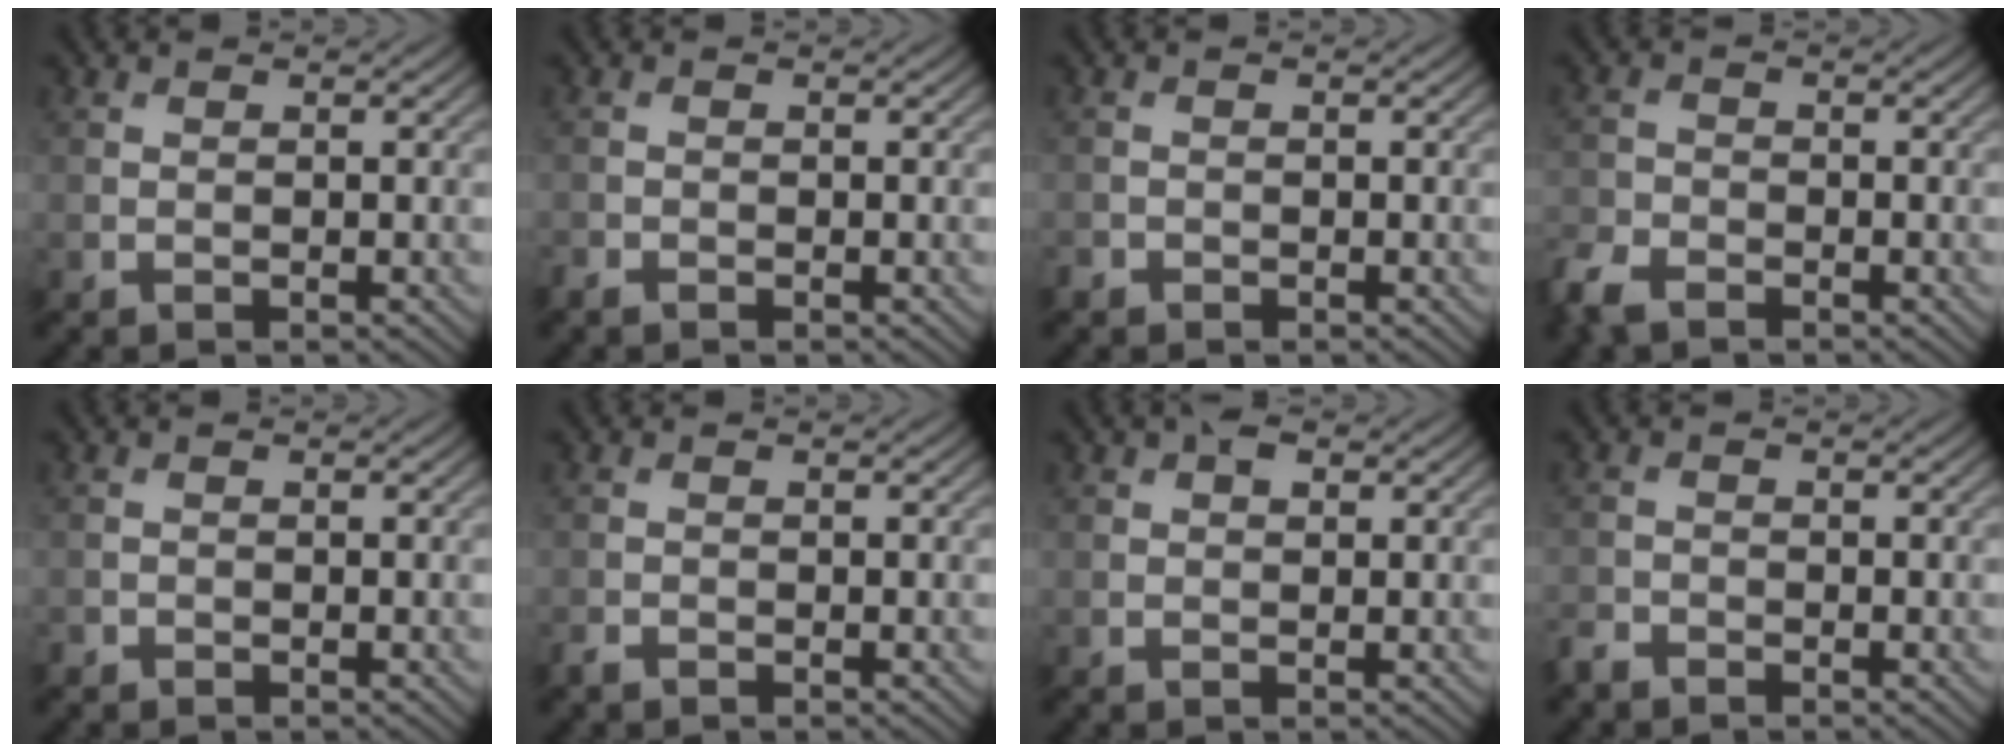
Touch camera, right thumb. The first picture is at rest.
{"total": 1.0, "force": [-0.9, 0.4, 0.2], "torque": [-0.005, -0.002, -0.021]}
{"total": 0.9, "force": [-0.7, 0.5, 0.1], "torque": [-0.002, -0.002, -0.016]}
{"total": 4.4, "force": [-3.4, 2.1, 2.0], "torque": [-0.049, -0.011, -0.080]}
{"total": 0.6, "force": [-0.5, 0.3, 0.0], "torque": [0.001, -0.004, -0.009]}
{"total": 0.7, "force": [-0.7, 0.2, 0.2], "torque": [-0.004, -0.002, -0.015]}
{"total": 1.7, "force": [0.8, 1.0, 1.1], "torque": [-0.018, 0.005, 0.011]}
{"total": 1.7, "force": [-1.5, 0.7, 0.3], "torque": [-0.010, -0.003, -0.039]}